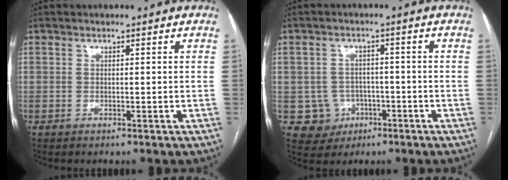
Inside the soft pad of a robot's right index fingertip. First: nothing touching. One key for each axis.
{"total": 5.4, "fx": -1.4, "fy": 5.2, "fz": 0.4, "tx": 0.001, "ty": 0.011, "tz": -0.011}